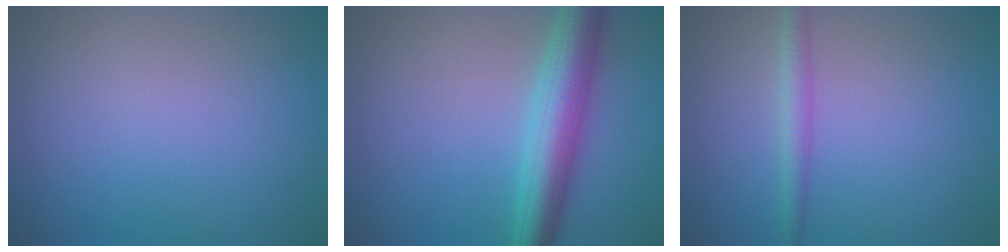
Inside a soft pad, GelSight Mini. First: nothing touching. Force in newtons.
{"total": 6.0, "press": 6.0, "slide": 0.1}
{"total": 1.9, "press": 1.9, "slide": 0.0}